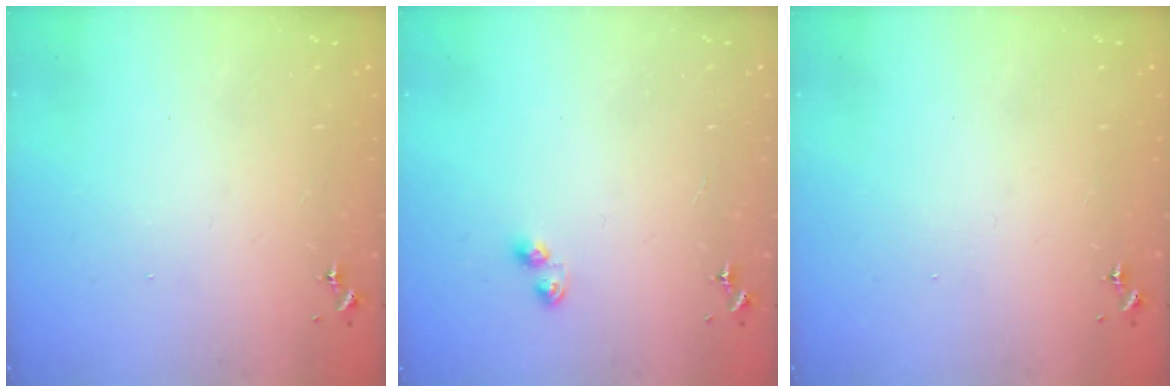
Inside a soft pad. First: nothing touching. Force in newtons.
{"total": 3.4, "press": 3.4, "slide": 0.4}
{"total": 0.0}